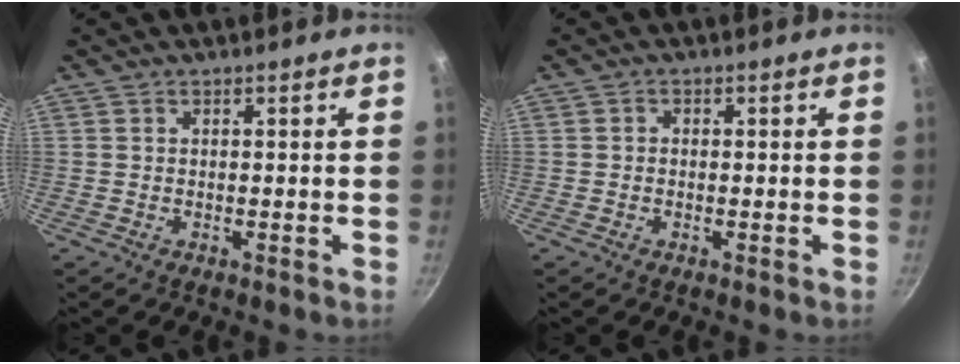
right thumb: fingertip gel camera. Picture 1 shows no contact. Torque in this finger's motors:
{"motor_torque": [-0.23, 0.09, -0.24, 0.30, -0.04]}